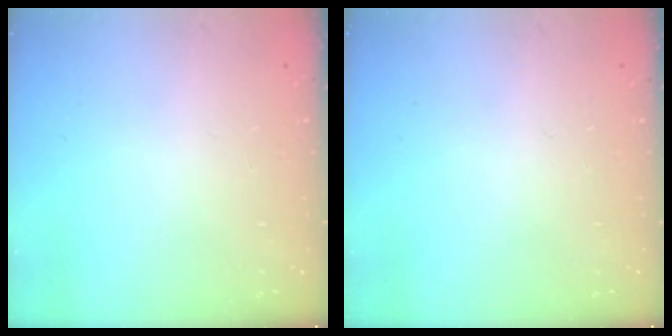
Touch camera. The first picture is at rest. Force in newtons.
{"total": 0.0}